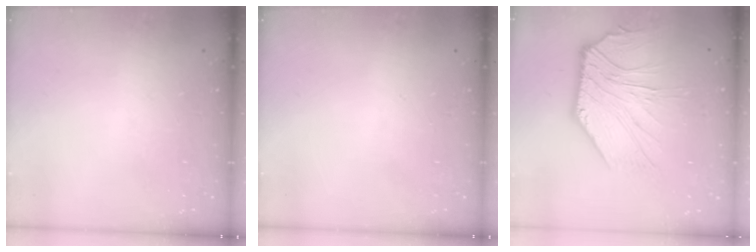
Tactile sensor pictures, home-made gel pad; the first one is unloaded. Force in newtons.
{"total": 0.0}
{"total": 7.7, "press": 7.6, "slide": 0.6}